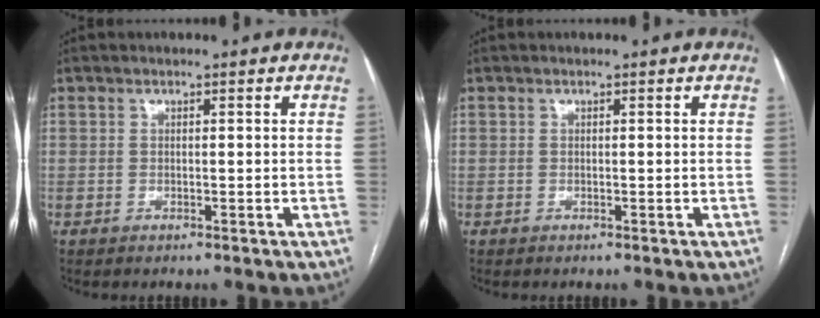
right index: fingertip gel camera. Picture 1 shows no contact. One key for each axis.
{"total": 0.0}